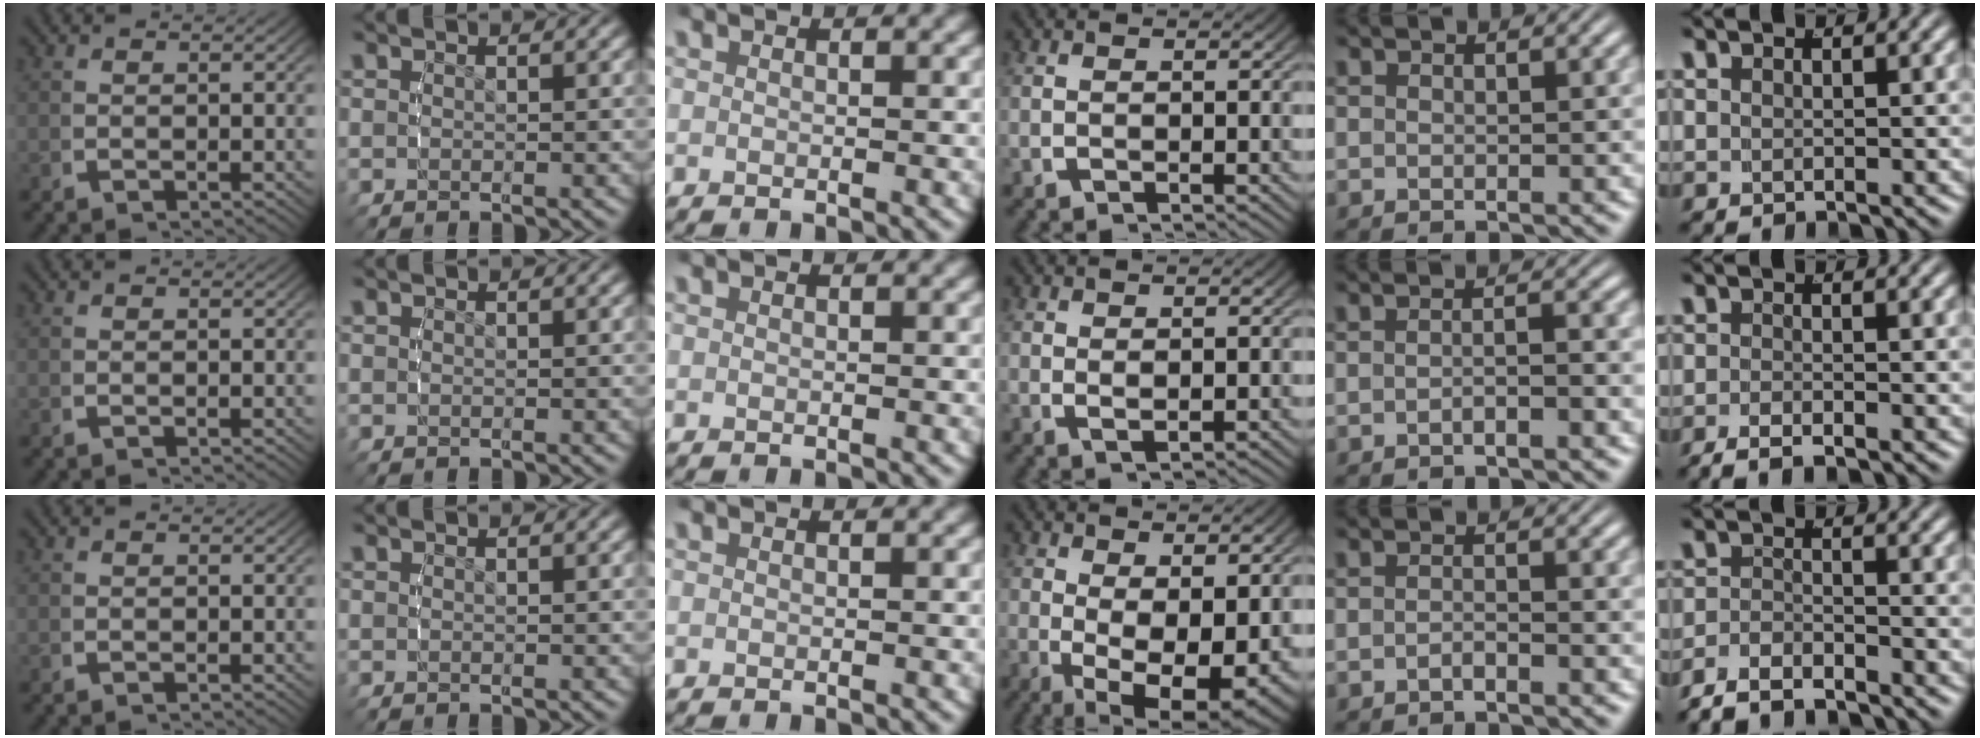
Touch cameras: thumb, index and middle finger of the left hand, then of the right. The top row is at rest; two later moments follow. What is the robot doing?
{"motion": "lift_and_place", "object": "bandage"}